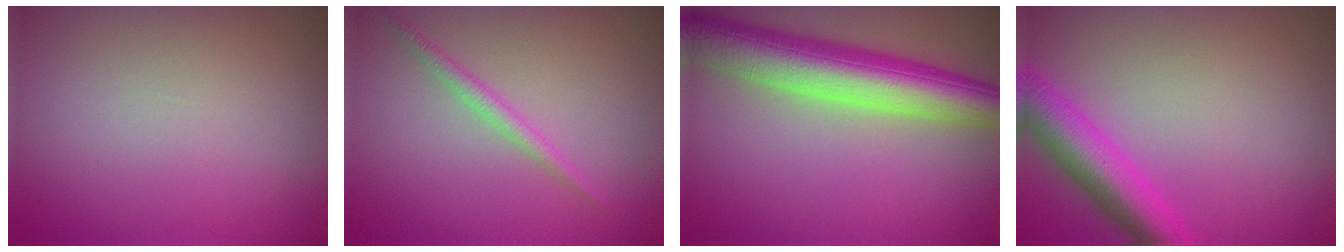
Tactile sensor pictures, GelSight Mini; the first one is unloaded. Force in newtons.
{"total": 1.6, "press": 1.6, "slide": 0.1}
{"total": 8.7, "press": 8.7, "slide": 0.5}
{"total": 5.2, "press": 5.1, "slide": 0.2}